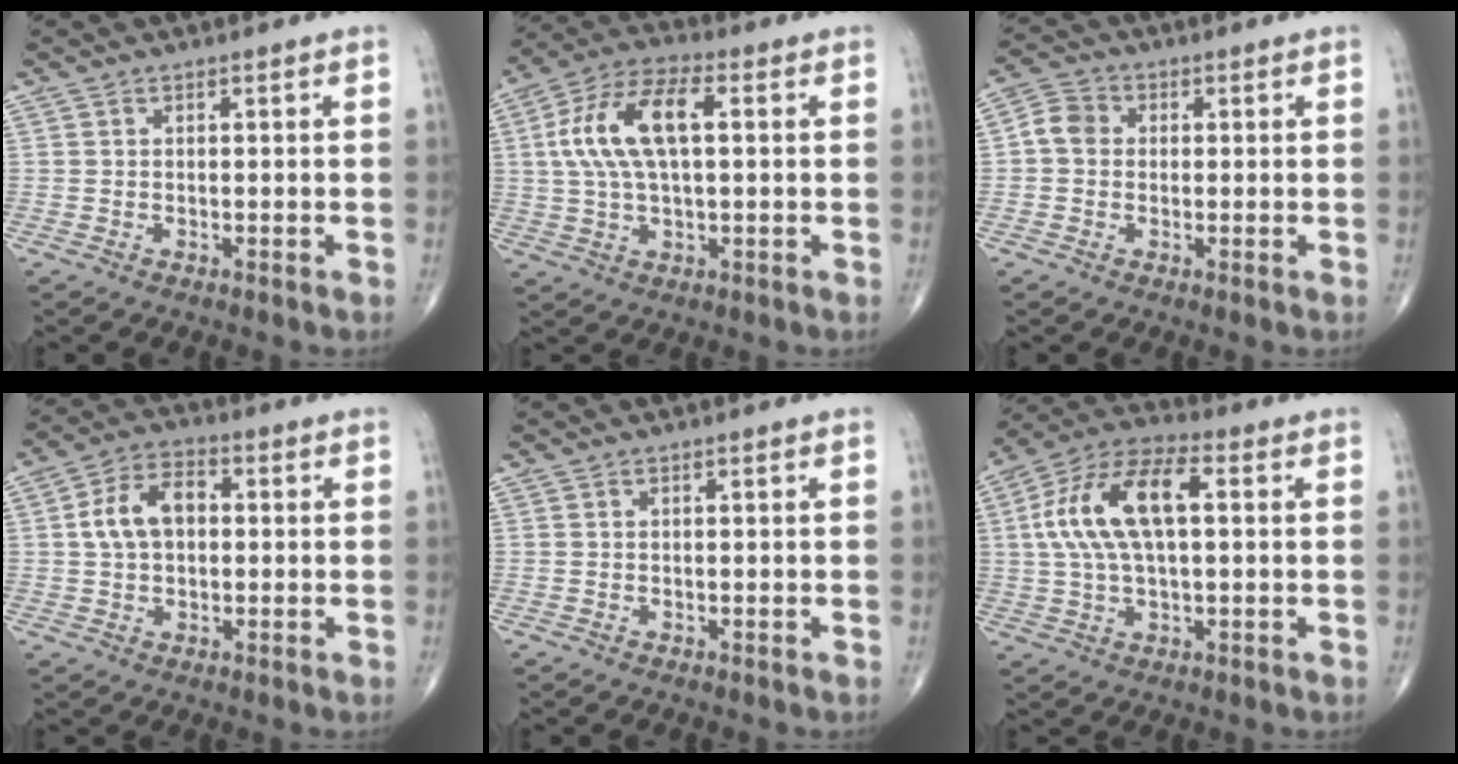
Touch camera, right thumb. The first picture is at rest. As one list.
[{"total": 13.8, "force": [2.3, 6.3, 12.1], "torque": [-0.243, 0.025, 0.042]}, {"total": 4.5, "force": [0.0, 3.9, 2.2], "torque": [-0.031, 0.013, -0.008]}, {"total": 8.7, "force": [0.9, 5.7, 6.6], "torque": [-0.116, 0.024, 0.010]}, {"total": 0.0}, {"total": 15.6, "force": [2.5, 7.3, 13.6], "torque": [-0.269, 0.031, 0.041]}]